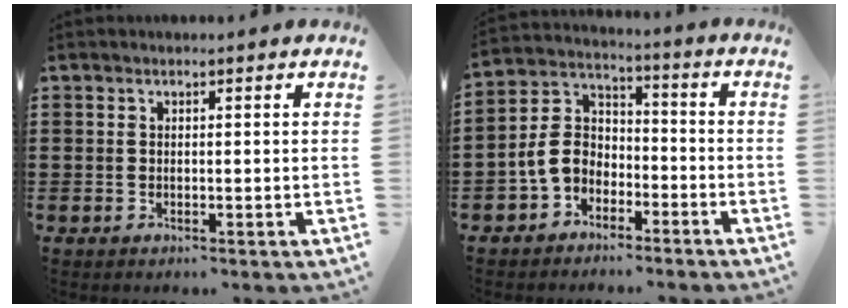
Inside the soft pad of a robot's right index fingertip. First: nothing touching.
{"total": 6.8, "force": [-2.7, 5.4, 3.2], "torque": [-0.104, 0.007, -0.060]}